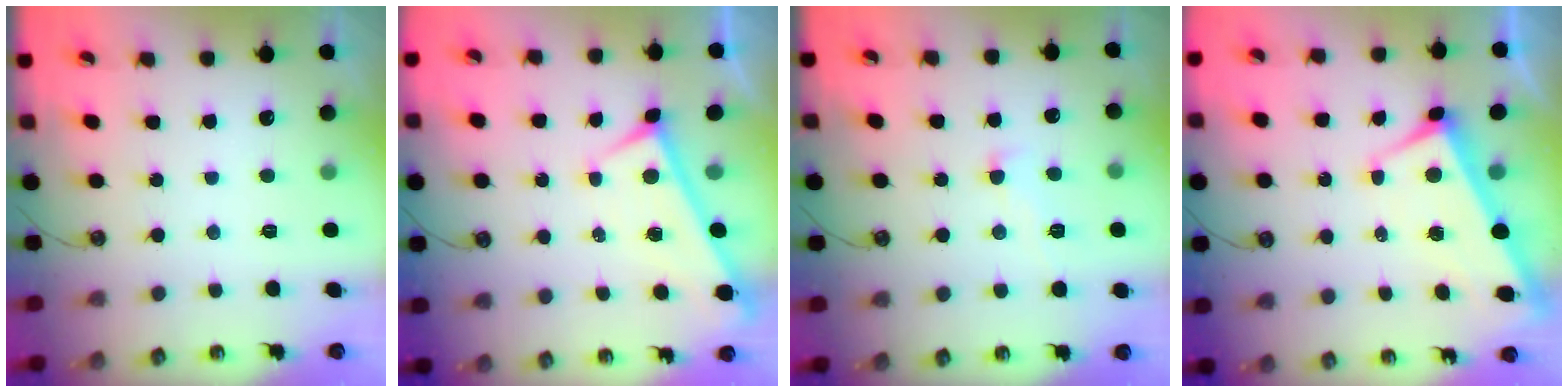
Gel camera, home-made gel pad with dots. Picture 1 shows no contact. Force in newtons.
{"total": 0.0}
{"total": 1.3, "press": 1.3, "slide": 0.2}
{"total": 2.7, "press": 2.5, "slide": 0.9}